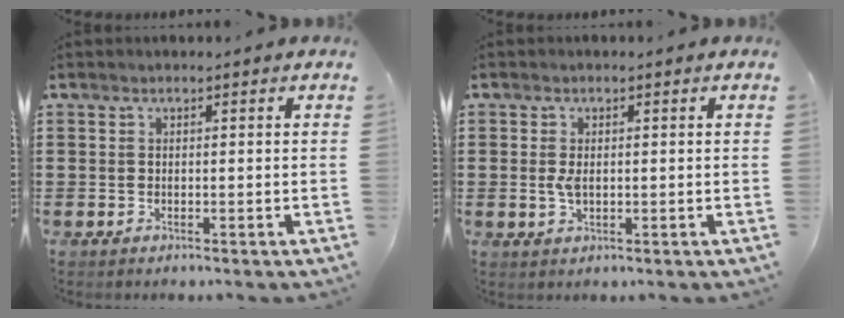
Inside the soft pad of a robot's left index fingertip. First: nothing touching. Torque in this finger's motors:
{"motor_torque": [0.38, 0.80, 0.16, 0.04]}